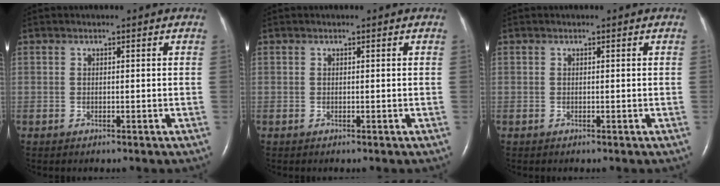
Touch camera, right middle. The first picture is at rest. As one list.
[{"total": 0.0}, {"total": 0.0}]